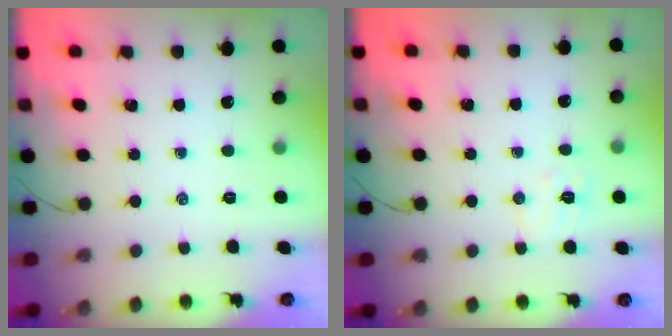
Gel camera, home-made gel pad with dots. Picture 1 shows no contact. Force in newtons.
{"total": 5.4, "press": 5.4, "slide": 0.9}